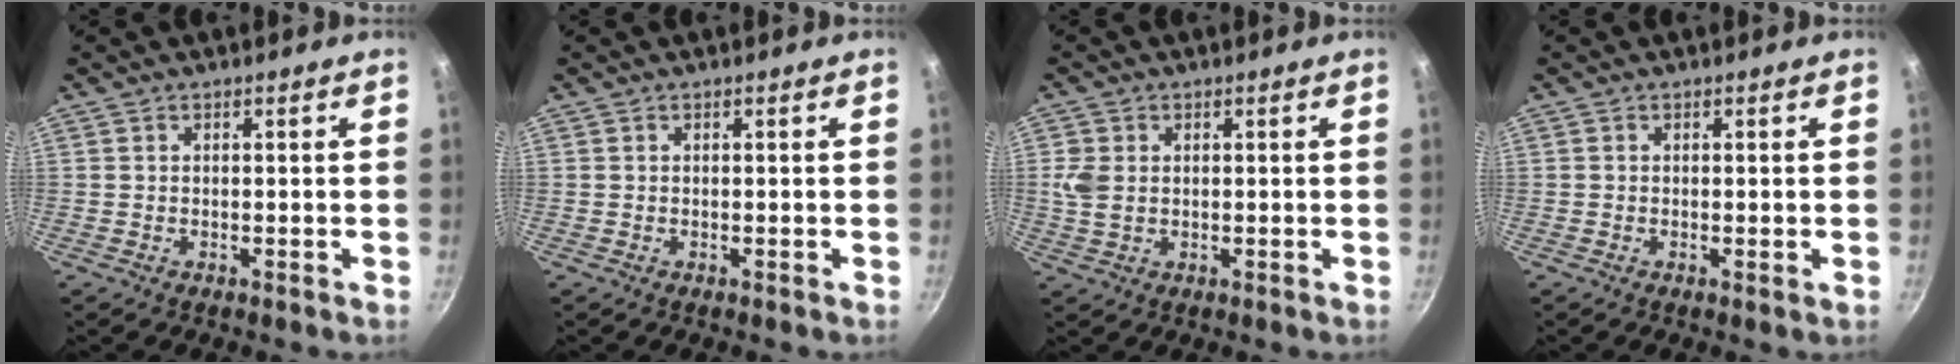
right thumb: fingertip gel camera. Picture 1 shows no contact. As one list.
[{"total": 0.0}, {"total": 4.3, "force": [0.6, 3.2, 2.8], "torque": [-0.055, 0.000, 0.013]}, {"total": 0.5, "force": [0.0, 0.0, 0.5], "torque": [-0.007, -0.002, -0.002]}]